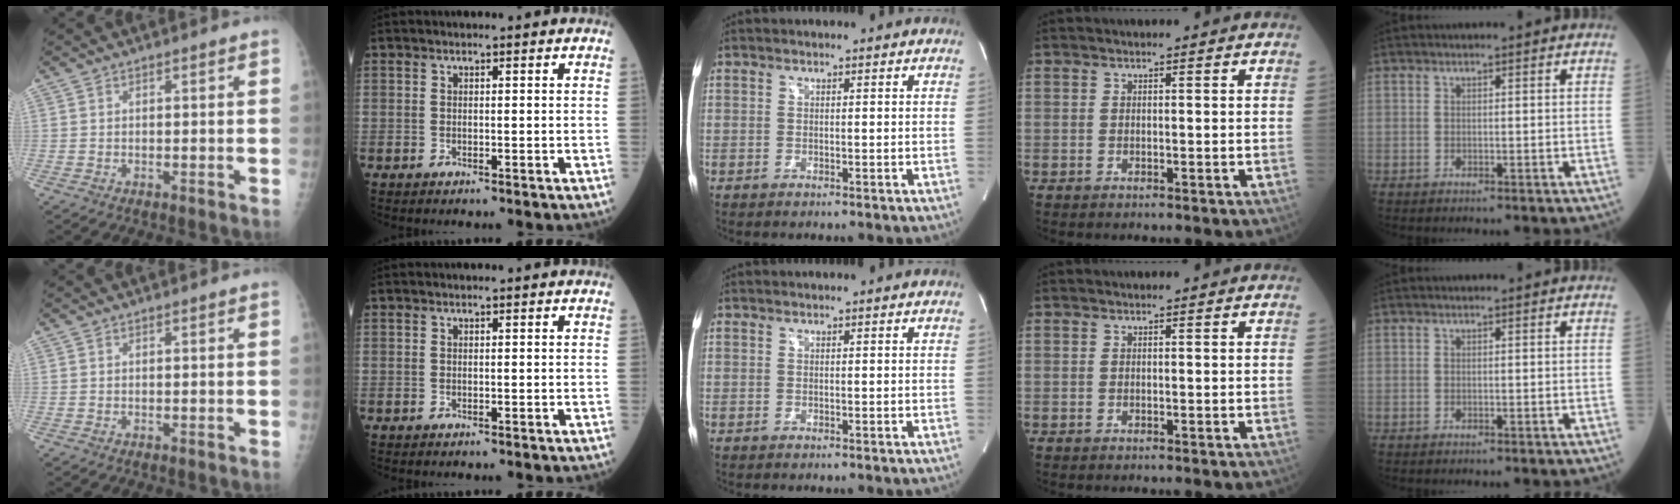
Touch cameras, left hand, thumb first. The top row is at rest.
{}